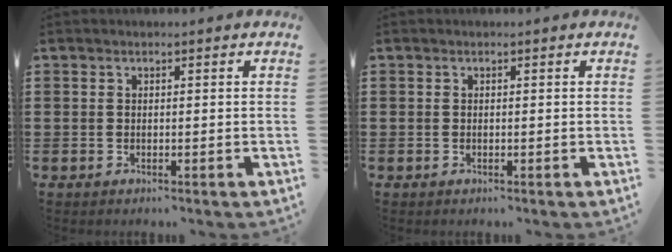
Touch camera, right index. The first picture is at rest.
{"total": 0.0}